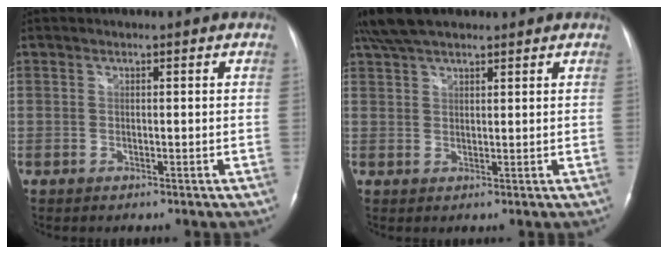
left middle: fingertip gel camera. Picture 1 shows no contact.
{"total": 7.4, "force": [6.0, 2.2, 3.7], "torque": [-0.078, 0.027, 0.112]}